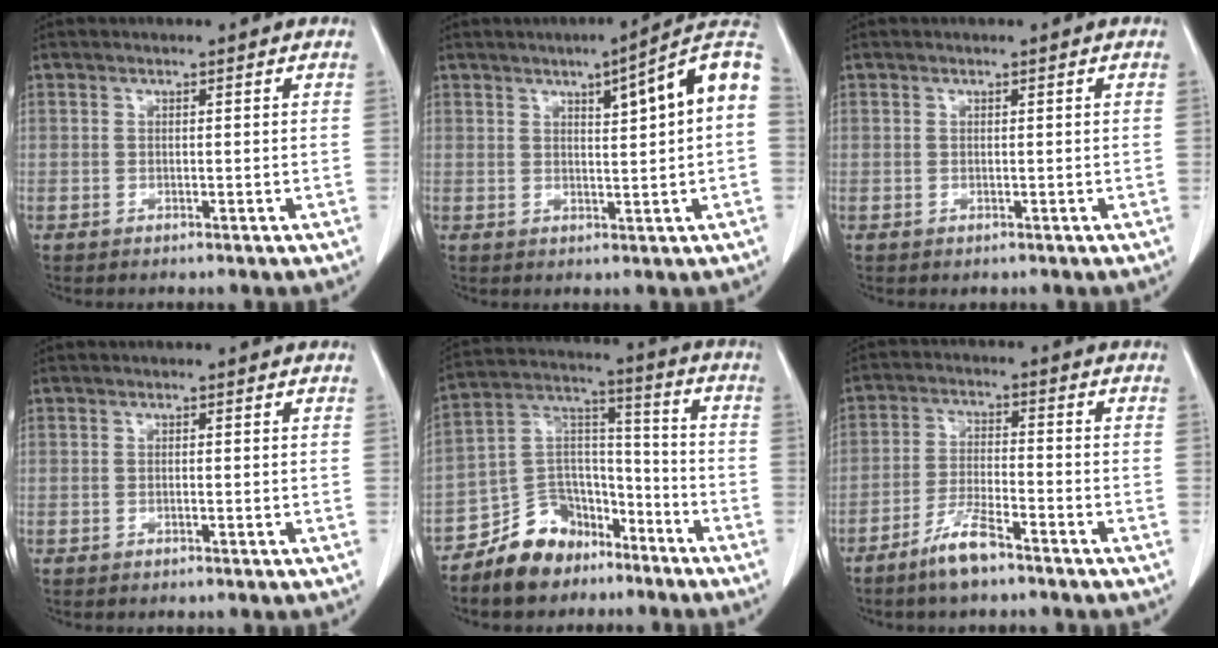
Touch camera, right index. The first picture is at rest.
{"total": 10.5, "force": [2.7, 0.3, 10.1], "torque": [-0.138, 0.021, 0.030]}
{"total": 0.0}
{"total": 0.0}
{"total": 11.8, "force": [-8.8, 7.3, 3.1], "torque": [-0.061, 0.053, -0.157]}
{"total": 6.2, "force": [-4.7, 0.9, 4.0], "torque": [-0.083, -0.006, -0.092]}